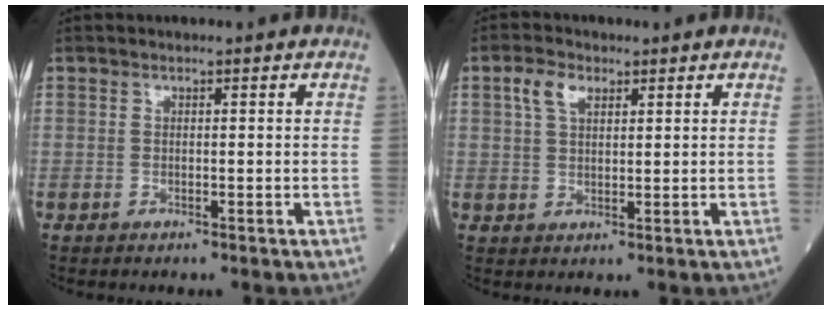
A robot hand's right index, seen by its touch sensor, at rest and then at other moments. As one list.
[{"total": 3.8, "force": [1.9, 2.0, 2.6], "torque": [-0.058, 0.011, 0.040]}]